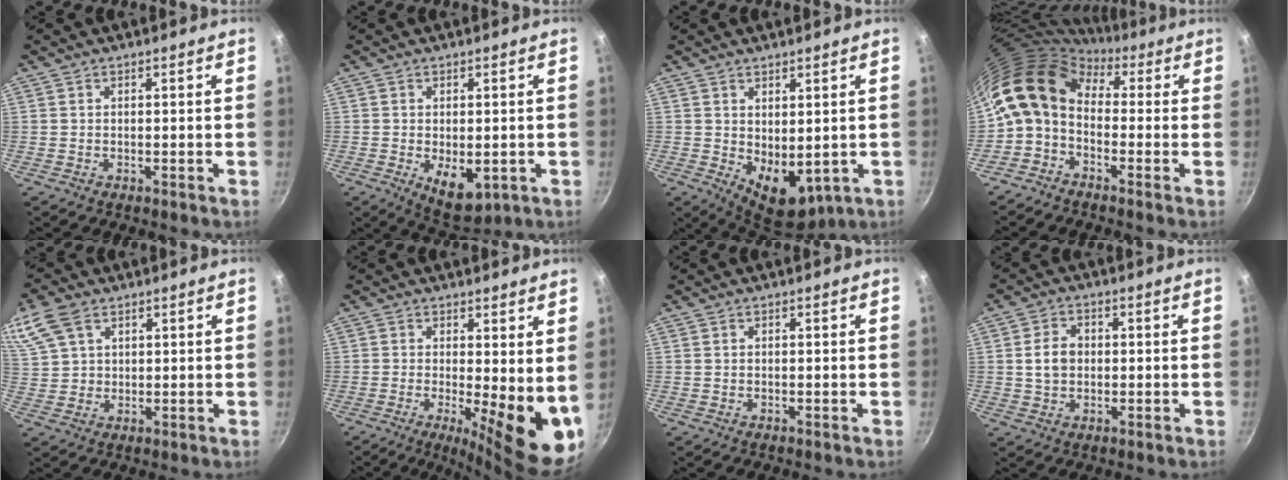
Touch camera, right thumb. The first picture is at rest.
{"total": 7.5, "force": [-1.5, 4.2, 6.0], "torque": [-0.075, -0.011, -0.007]}
{"total": 8.5, "force": [0.5, 5.3, 6.6], "torque": [-0.071, -0.024, 0.026]}
{"total": 10.9, "force": [1.1, 7.6, 7.7], "torque": [-0.137, 0.027, -0.005]}
{"total": 9.5, "force": [5.1, 6.2, 5.1], "torque": [-0.097, 0.004, 0.106]}
{"total": 12.5, "force": [-0.5, 4.1, 11.8], "torque": [-0.129, -0.022, 0.000]}
{"total": 0.0}
{"total": 5.5, "force": [0.3, 4.3, 3.5], "torque": [-0.047, 0.010, 0.001]}